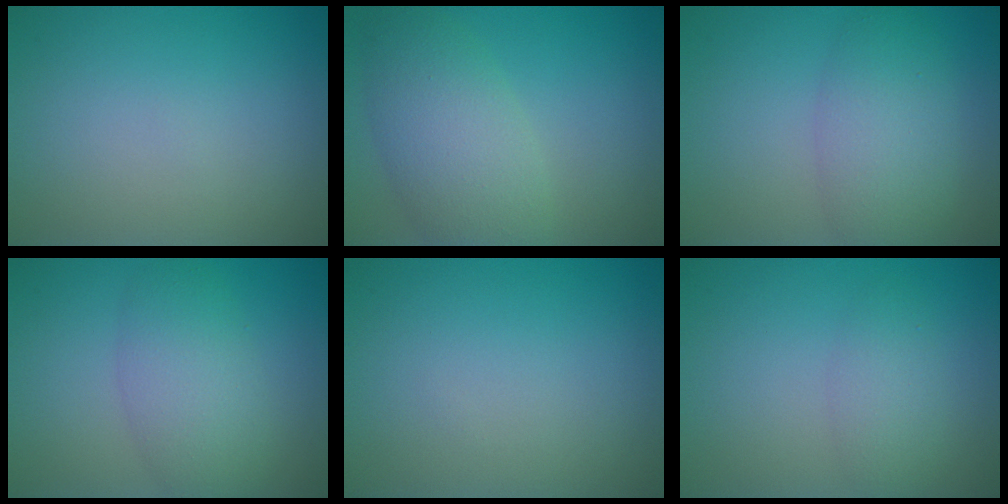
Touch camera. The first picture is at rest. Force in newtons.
{"total": 5.9, "press": 5.8, "slide": 0.4}
{"total": 4.9, "press": 4.9, "slide": 0.1}
{"total": 4.5, "press": 4.5, "slide": 0.3}
{"total": 0.0}
{"total": 2.2, "press": 2.2, "slide": 0.1}